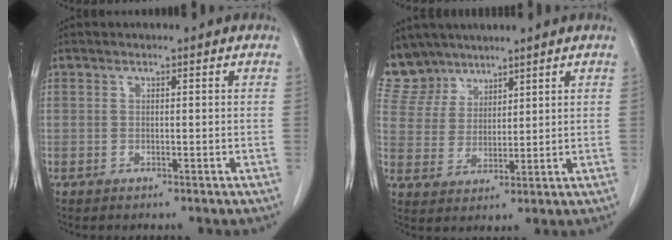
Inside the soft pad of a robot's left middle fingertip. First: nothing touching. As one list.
[{"total": 7.4, "force": [6.5, 3.7, 0.0], "torque": [-0.002, 0.006, 0.139]}]